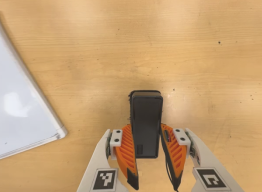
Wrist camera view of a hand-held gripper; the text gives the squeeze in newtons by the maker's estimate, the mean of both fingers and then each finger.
{"total": 4.9, "left": 3.4, "right": 6.4}